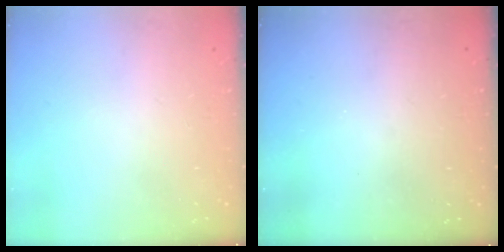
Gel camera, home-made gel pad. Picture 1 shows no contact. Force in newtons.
{"total": 3.3, "press": 3.3, "slide": 0.1}